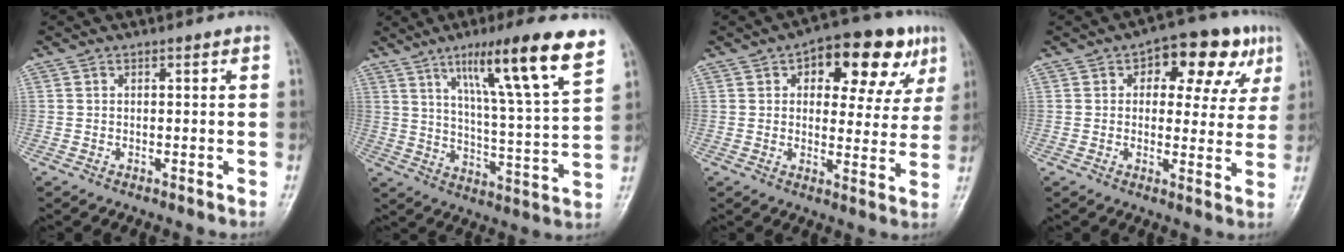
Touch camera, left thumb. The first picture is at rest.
{"total": 18.0, "force": [10.3, 1.5, 14.7], "torque": [-0.218, -0.045, 0.163]}
{"total": 15.1, "force": [6.7, 7.8, 11.1], "torque": [-0.094, 0.001, 0.084]}
{"total": 12.6, "force": [5.1, 7.1, 9.0], "torque": [-0.065, 0.009, 0.061]}